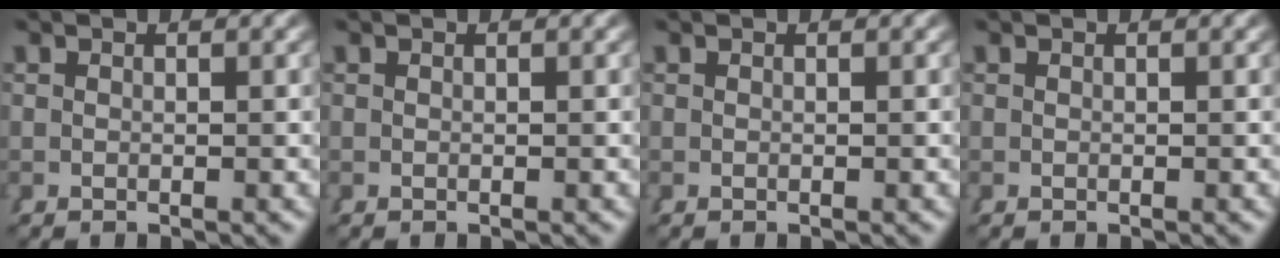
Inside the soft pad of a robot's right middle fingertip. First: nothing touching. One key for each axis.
{"total": 0.0}
{"total": 0.0}
{"total": 0.0}